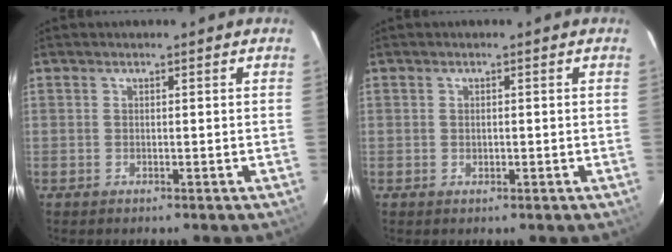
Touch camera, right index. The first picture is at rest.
{"total": 0.5, "force": [0.0, 0.5, 0.3], "torque": [-0.003, 0.002, 0.001]}